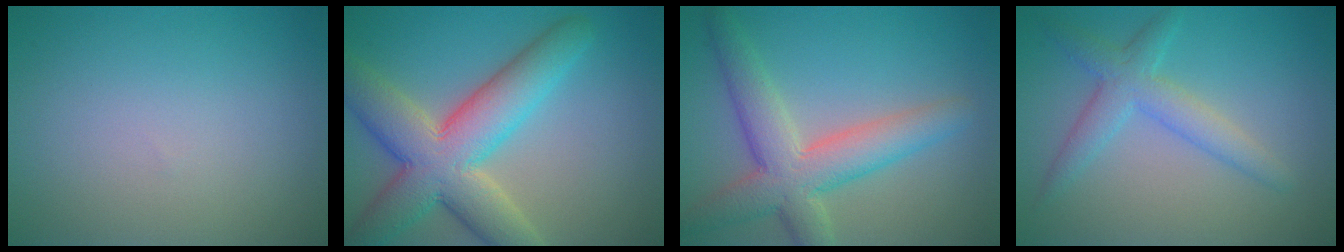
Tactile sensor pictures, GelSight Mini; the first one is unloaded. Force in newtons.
{"total": 9.6, "press": 9.6, "slide": 0.6}
{"total": 6.5, "press": 6.5, "slide": 0.4}
{"total": 3.5, "press": 3.5, "slide": 0.1}